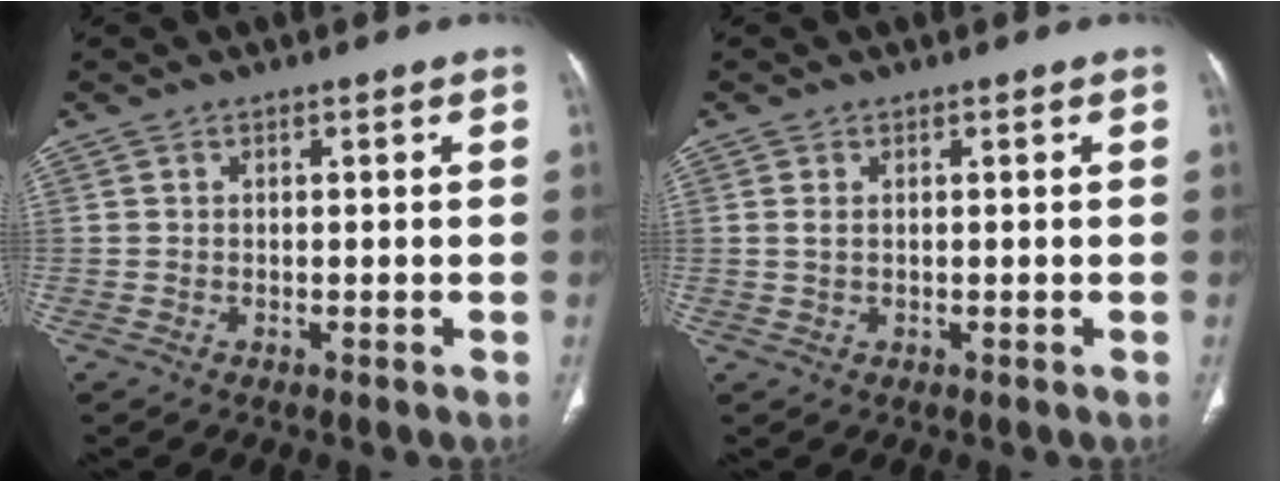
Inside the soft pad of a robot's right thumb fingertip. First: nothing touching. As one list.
[{"total": 1.3, "force": [0.3, 0.7, 1.1], "torque": [-0.026, 0.001, 0.008]}]